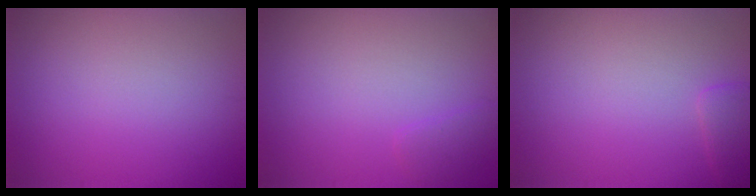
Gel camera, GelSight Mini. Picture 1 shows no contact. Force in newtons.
{"total": 1.0, "press": 1.0, "slide": 0.0}
{"total": 1.5, "press": 1.5, "slide": 0.1}